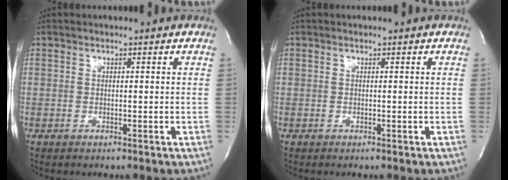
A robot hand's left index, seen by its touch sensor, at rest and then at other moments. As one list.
[{"total": 0.0}]